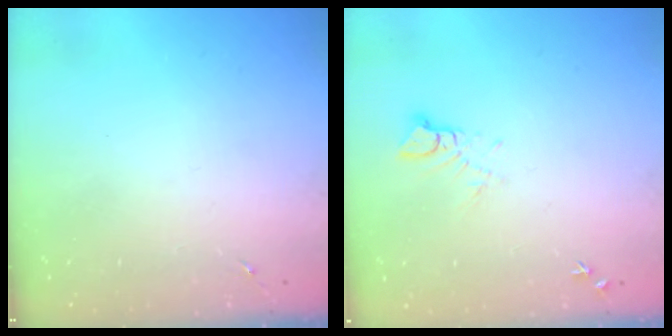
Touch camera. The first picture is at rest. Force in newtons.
{"total": 5.9, "press": 5.9, "slide": 0.6}